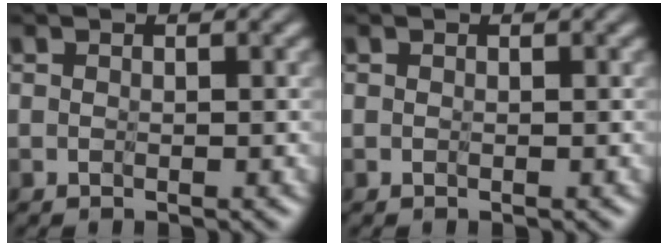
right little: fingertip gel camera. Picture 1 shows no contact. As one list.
[{"total": 0.0}]